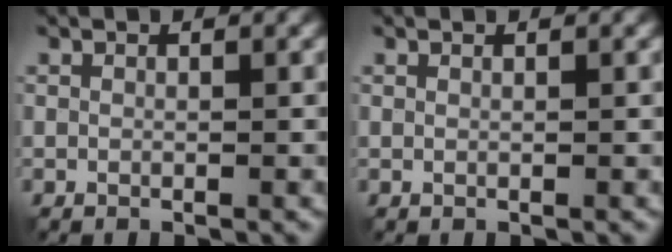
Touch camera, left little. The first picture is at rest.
{"total": 0.0}